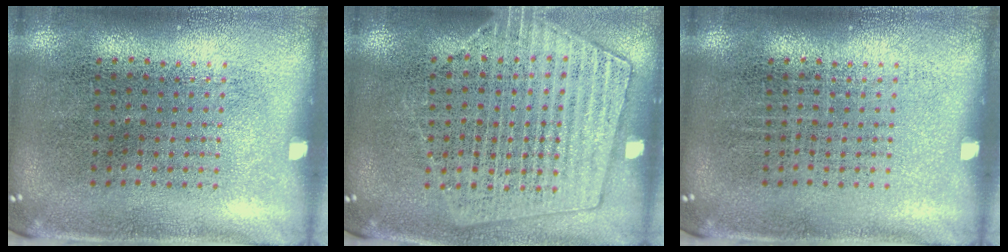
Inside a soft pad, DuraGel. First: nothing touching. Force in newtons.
{"total": 1.4, "press": 1.3, "slide": 0.5}
{"total": 0.0}